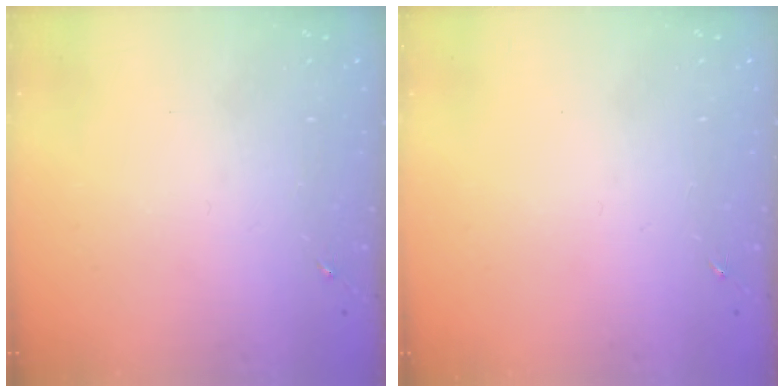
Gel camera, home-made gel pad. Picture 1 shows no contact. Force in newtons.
{"total": 0.0}